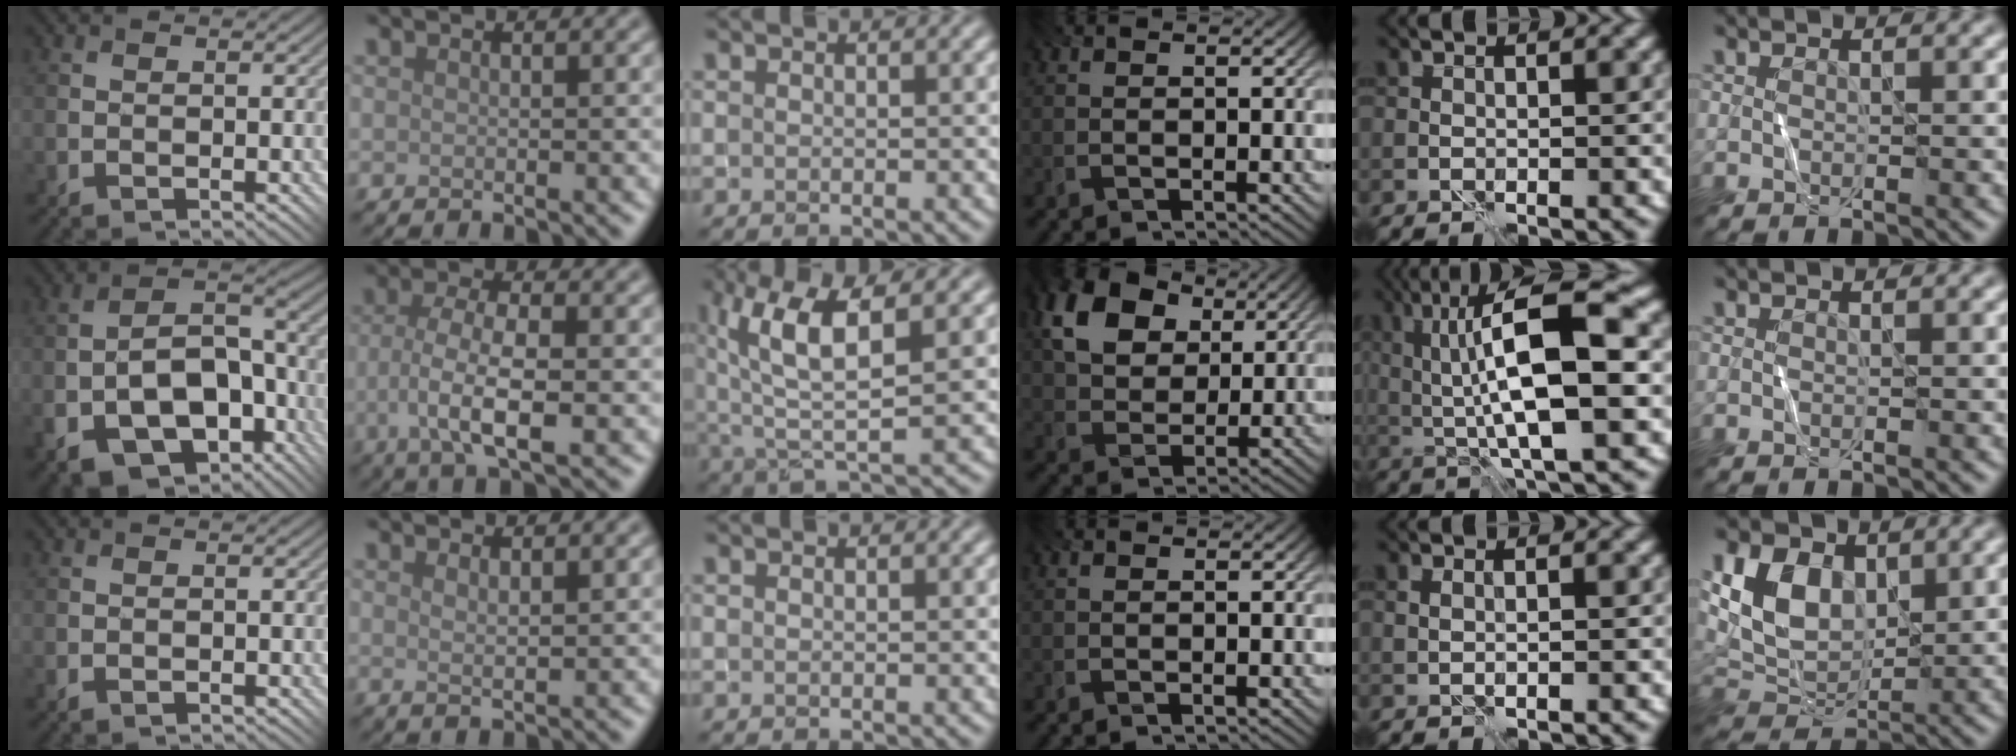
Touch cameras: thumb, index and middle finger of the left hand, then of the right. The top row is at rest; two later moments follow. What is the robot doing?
{"motion": "fold", "object": "shorts"}